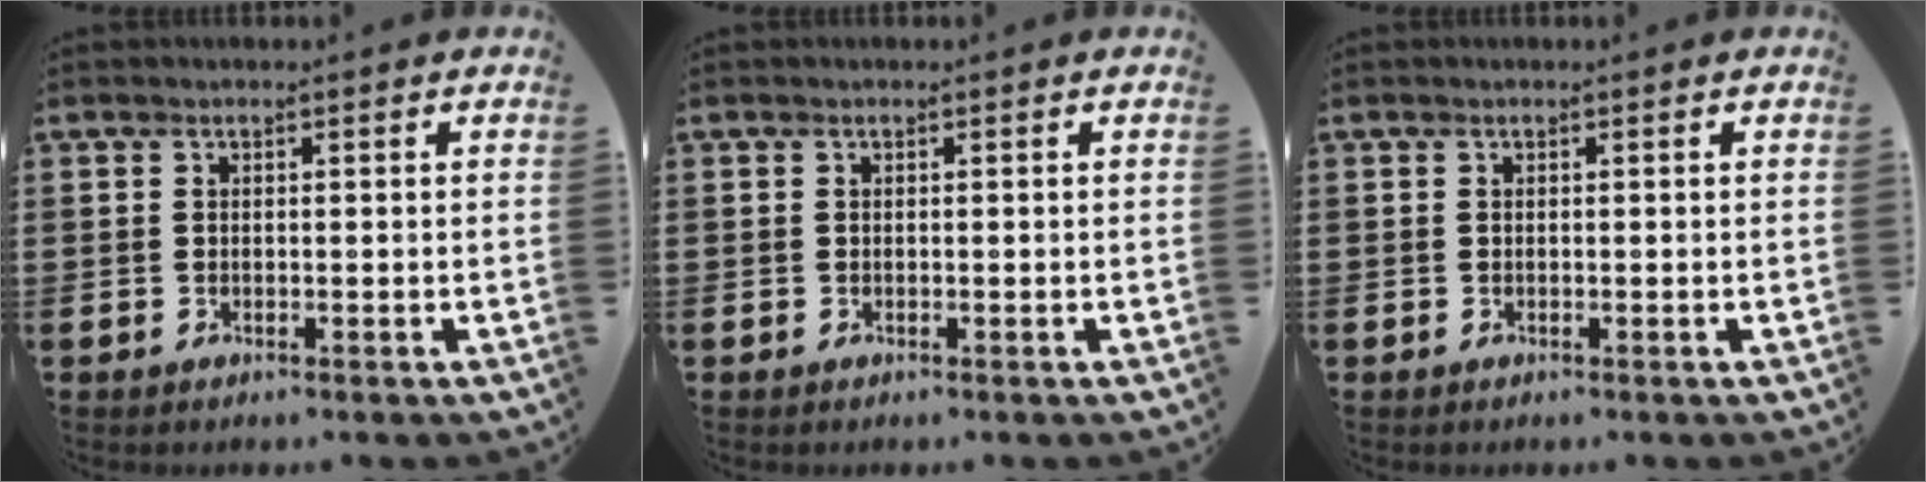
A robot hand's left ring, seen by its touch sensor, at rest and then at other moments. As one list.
[{"total": 0.0}, {"total": 0.0}]